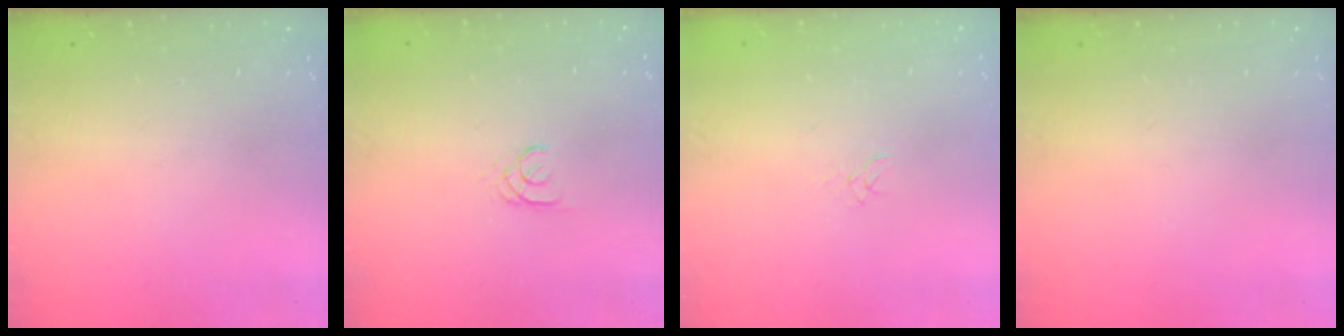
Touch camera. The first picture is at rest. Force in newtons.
{"total": 1.8, "press": 1.7, "slide": 0.2}
{"total": 3.5, "press": 3.5, "slide": 0.2}
{"total": 0.0}